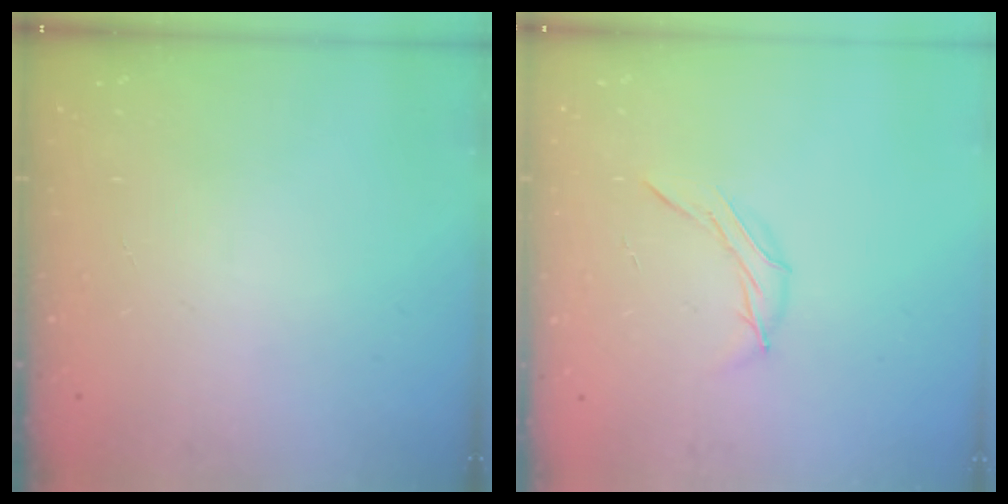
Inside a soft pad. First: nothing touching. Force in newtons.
{"total": 6.3, "press": 6.2, "slide": 1.0}